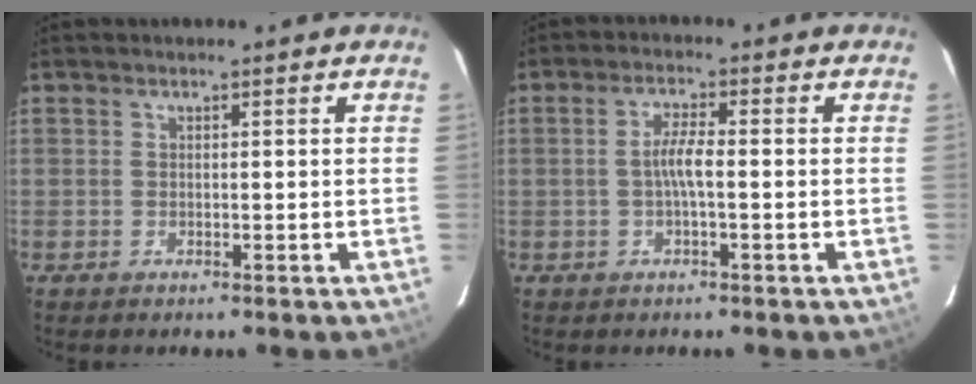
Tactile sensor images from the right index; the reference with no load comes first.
{"total": 3.6, "force": [-0.6, 0.3, 3.5], "torque": [-0.069, 0.005, -0.011]}